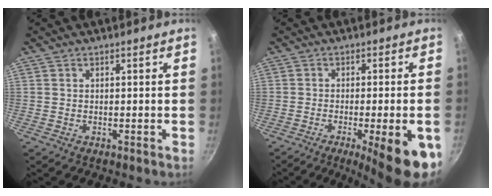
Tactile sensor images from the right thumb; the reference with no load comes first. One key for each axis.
{"total": 15.2, "fx": -6.7, "fy": 4.0, "fz": 13.1, "tx": -0.134, "ty": 0.003, "tz": -0.081}